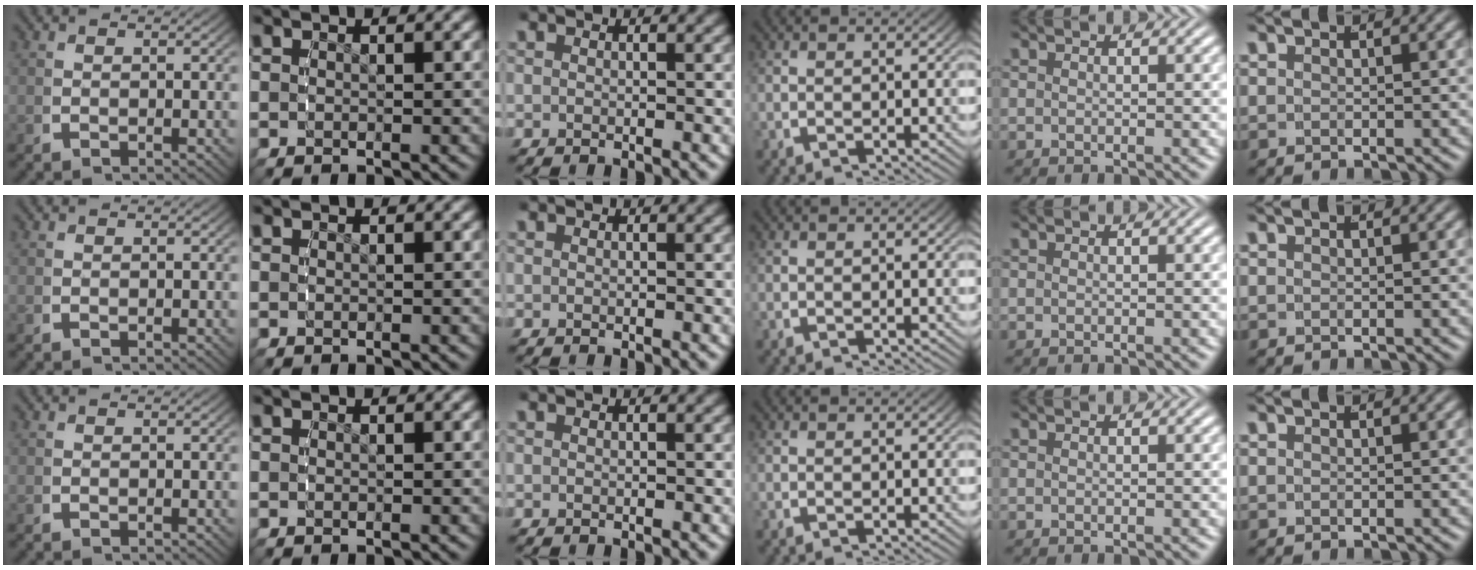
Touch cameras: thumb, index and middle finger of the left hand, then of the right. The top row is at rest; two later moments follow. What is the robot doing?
{"motion": "reach", "object": "photo album"}